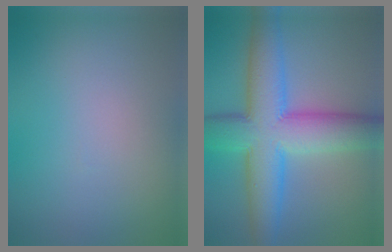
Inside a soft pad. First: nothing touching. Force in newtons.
{"total": 11.2, "press": 11.2, "slide": 0.2}